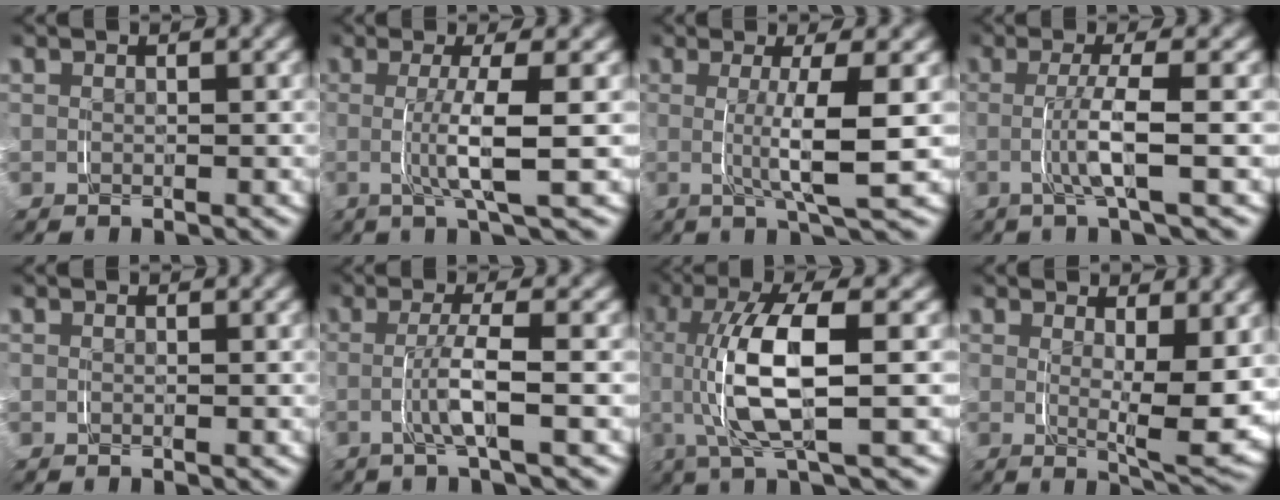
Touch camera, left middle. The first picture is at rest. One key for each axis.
{"total": 4.2, "fx": 0.0, "fy": -0.2, "fz": 4.2, "tx": -0.079, "ty": -0.008, "tz": -0.001}
{"total": 5.1, "fx": 0.4, "fy": 0.1, "fz": 5.1, "tx": -0.085, "ty": -0.007, "tz": 0.008}
{"total": 3.3, "fx": -0.4, "fy": -0.4, "fz": 3.3, "tx": -0.063, "ty": -0.003, "tz": -0.010}
{"total": 0.0}
{"total": 3.0, "fx": -0.6, "fy": -0.3, "fz": 2.9, "tx": -0.055, "ty": 0.000, "tz": -0.014}
{"total": 7.2, "fx": 0.0, "fy": 1.7, "fz": 7.0, "tx": -0.148, "ty": 0.004, "tz": -0.002}
{"total": 5.3, "fx": 1.5, "fy": 0.9, "fz": 5.0, "tx": -0.071, "ty": -0.022, "tz": 0.027}